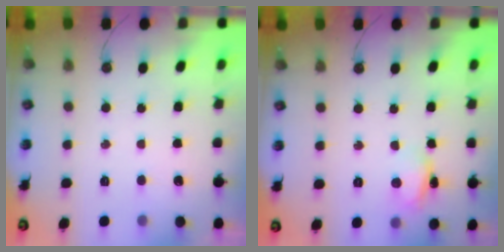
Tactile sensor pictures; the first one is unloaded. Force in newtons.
{"total": 4.6, "press": 4.6, "slide": 0.4}